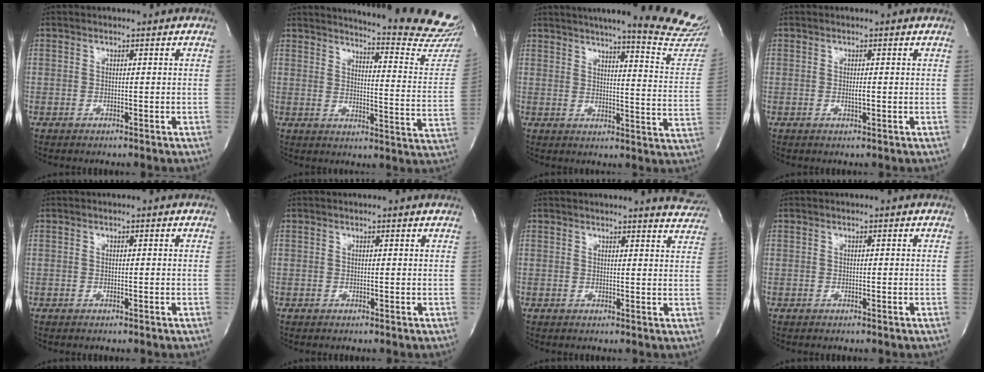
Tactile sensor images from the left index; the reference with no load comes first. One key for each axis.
{"total": 23.0, "fx": 21.8, "fy": 0.4, "fz": 7.3, "tx": -0.102, "ty": -0.143, "tz": 0.244}
{"total": 21.3, "fx": 19.1, "fy": 0.1, "fz": 9.4, "tx": -0.122, "ty": -0.095, "tz": 0.215}
{"total": 1.0, "fx": -0.3, "fy": 0.1, "fz": 0.9, "tx": -0.019, "ty": -0.005, "tz": -0.006}
{"total": 0.0}
{"total": 1.0, "fx": 1.0, "fy": 0.0, "fz": 0.2, "tx": -0.013, "ty": -0.003, "tz": 0.003}
{"total": 7.2, "fx": 7.1, "fy": 0.4, "fz": 1.3, "tx": -0.010, "ty": -0.031, "tz": 0.054}
{"total": 0.0}